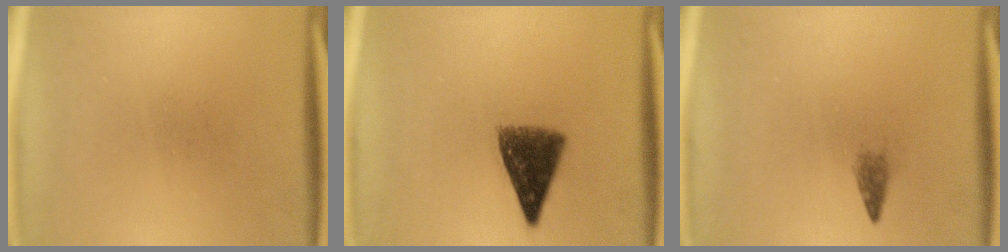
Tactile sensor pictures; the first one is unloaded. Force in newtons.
{"total": 8.0}
{"total": 1.3}